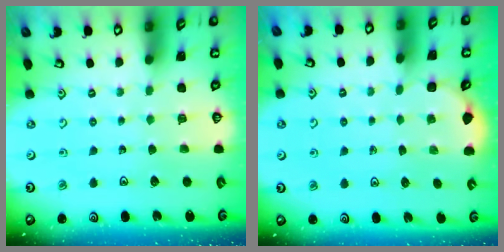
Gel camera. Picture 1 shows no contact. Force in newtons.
{"total": 2.1, "press": 1.8, "slide": 1.1}